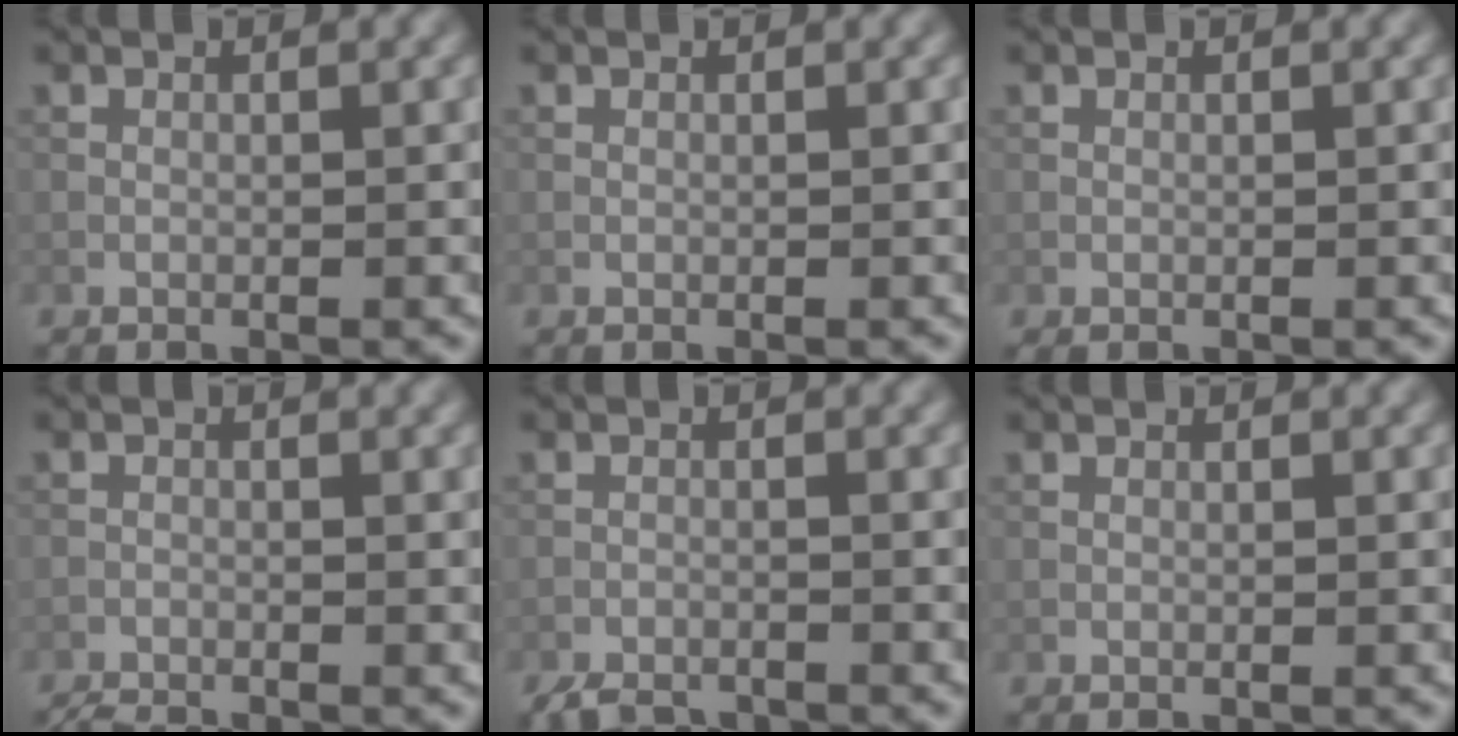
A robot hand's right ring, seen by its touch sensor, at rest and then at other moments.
{"total": 0.0}
{"total": 0.0}
{"total": 1.7, "force": [-1.6, 0.2, 0.2], "torque": [-0.005, -0.006, -0.040]}
{"total": 2.8, "force": [-2.5, 1.0, 0.8], "torque": [-0.014, -0.007, -0.050]}
{"total": 0.0}